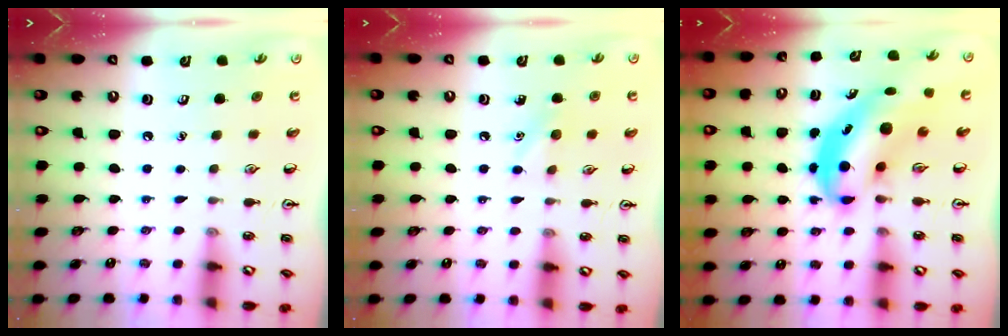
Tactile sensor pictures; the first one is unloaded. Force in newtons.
{"total": 6.7, "press": 6.4, "slide": 1.9}
{"total": 7.3, "press": 7.2, "slide": 1.5}